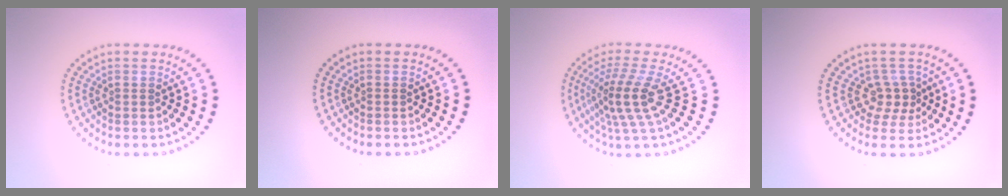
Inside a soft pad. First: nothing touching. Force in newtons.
{"total": 0.0}
{"total": 4.1, "press": 2.8, "slide": 2.9}
{"total": 2.4, "press": 1.8, "slide": 1.7}